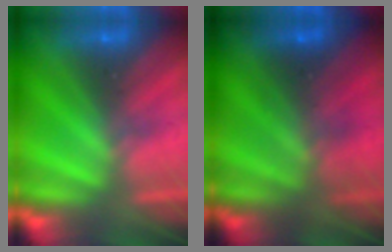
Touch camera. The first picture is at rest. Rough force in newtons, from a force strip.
{"total": 7.2}